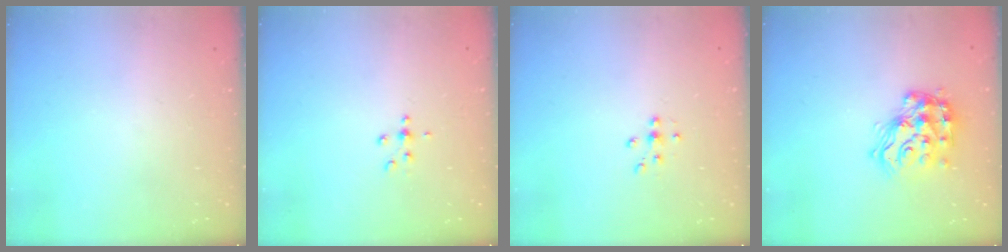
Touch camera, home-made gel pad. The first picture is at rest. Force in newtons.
{"total": 4.9, "press": 4.5, "slide": 1.9}
{"total": 5.7, "press": 5.5, "slide": 1.3}
{"total": 16.6, "press": 16.5, "slide": 1.2}